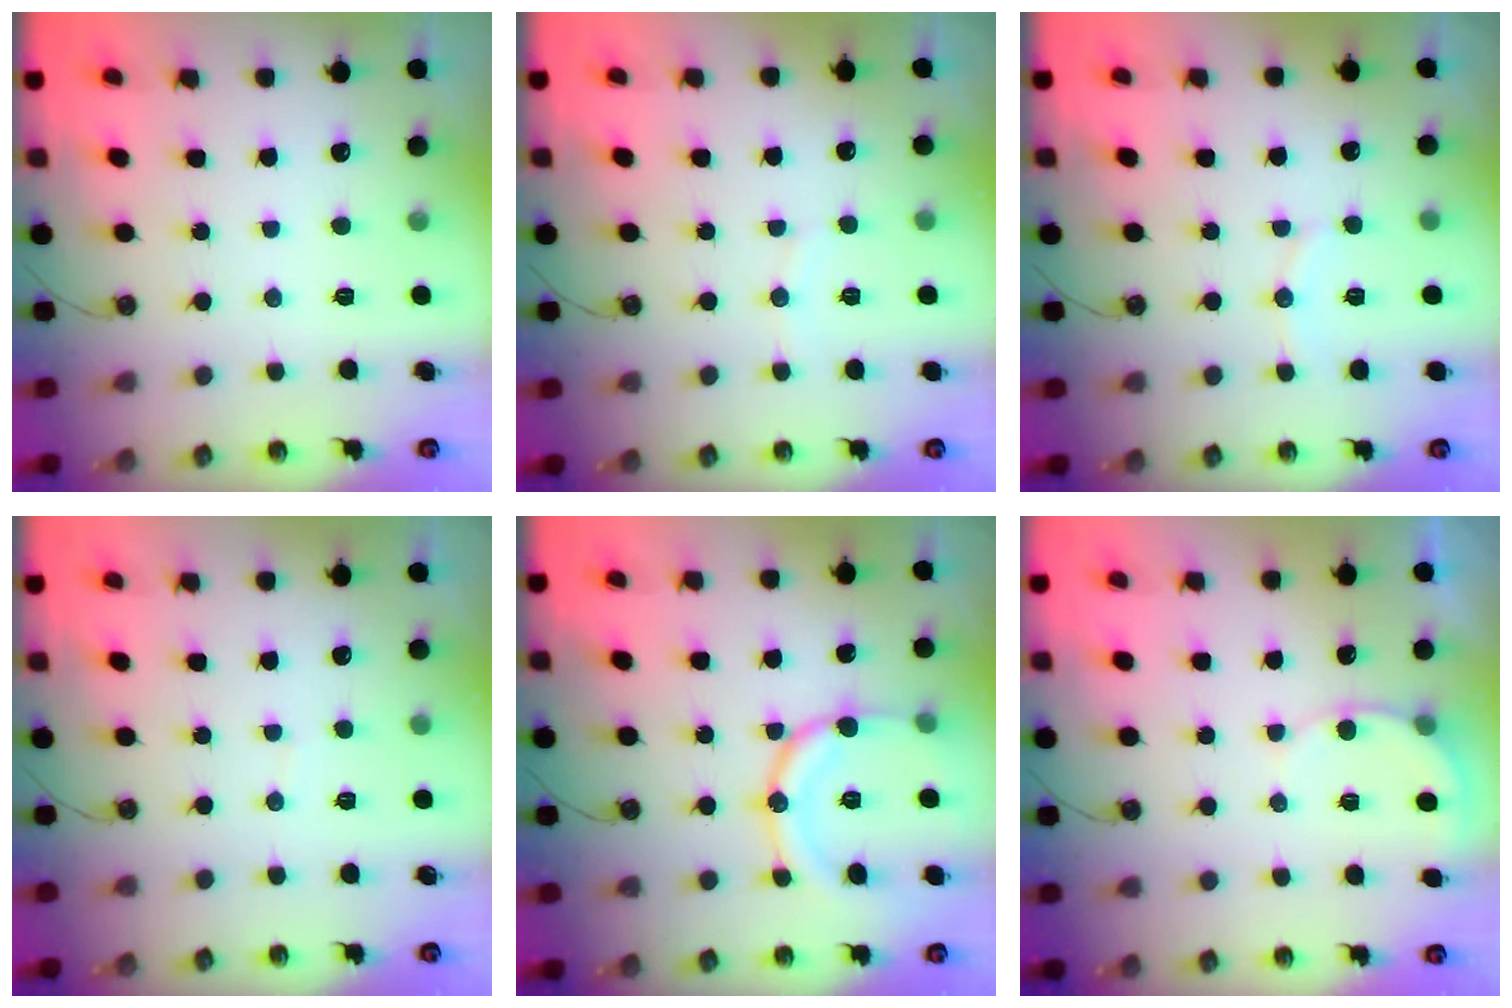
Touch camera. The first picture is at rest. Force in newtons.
{"total": 2.4, "press": 2.3, "slide": 0.3}
{"total": 5.7, "press": 5.5, "slide": 1.5}
{"total": 2.6, "press": 2.6, "slide": 0.3}
{"total": 15.2, "press": 15.2, "slide": 1.3}
{"total": 4.9, "press": 4.9, "slide": 0.5}